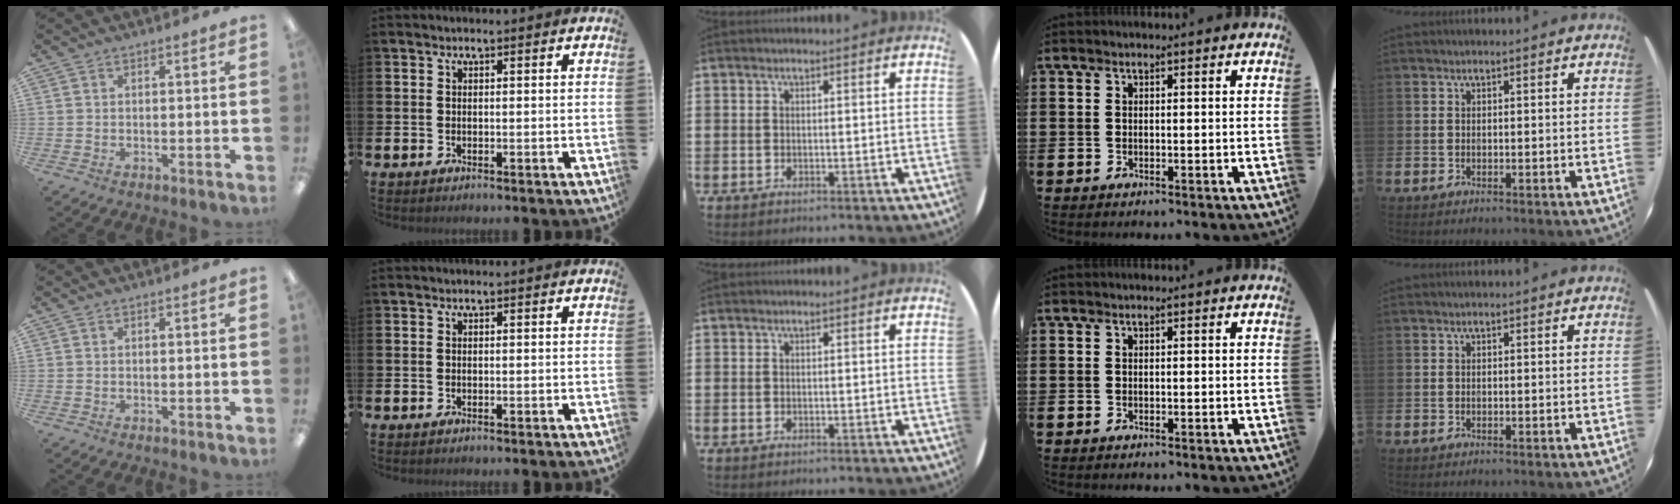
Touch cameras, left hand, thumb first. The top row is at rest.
{}